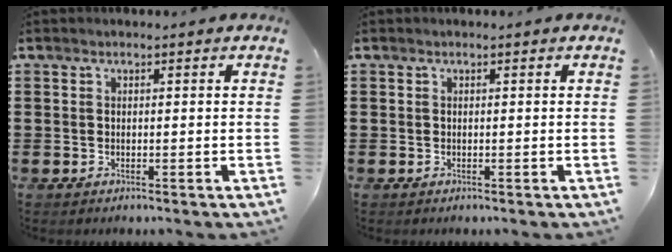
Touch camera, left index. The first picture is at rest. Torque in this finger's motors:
{"motor_torque": [0.00, 0.00, 0.00, 0.00]}